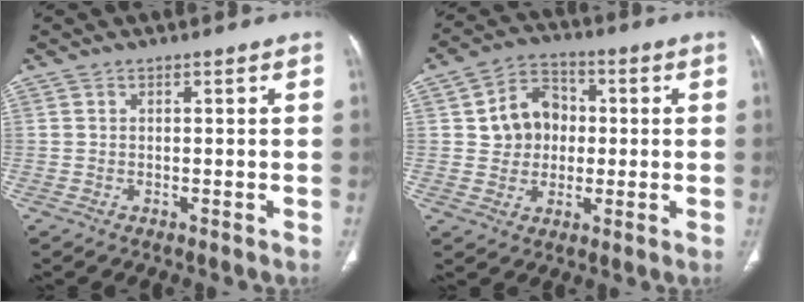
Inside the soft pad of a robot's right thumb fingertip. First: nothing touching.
{"total": 9.7, "force": [0.9, 8.3, 5.0], "torque": [-0.047, 0.012, 0.007]}